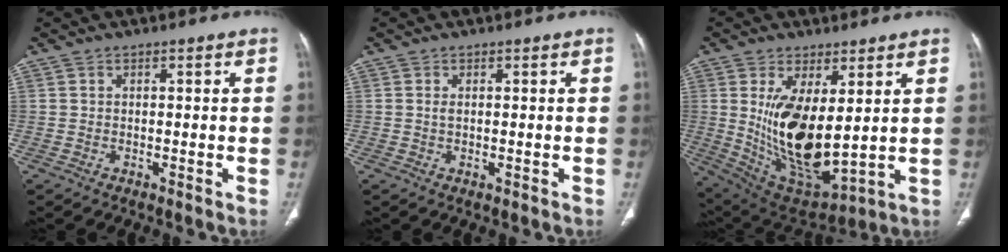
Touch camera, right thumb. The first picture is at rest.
{"total": 0.9, "force": [0.1, 0.3, 0.8], "torque": [-0.022, -0.004, 0.005]}
{"total": 16.8, "force": [2.5, 7.4, 14.9], "torque": [-0.260, -0.035, 0.074]}